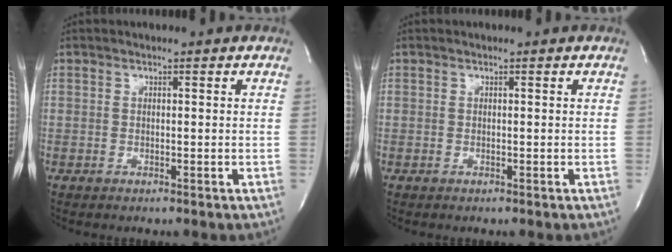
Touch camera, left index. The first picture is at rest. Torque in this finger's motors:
{"motor_torque": [-0.02, 0.00, 0.00, -0.02]}